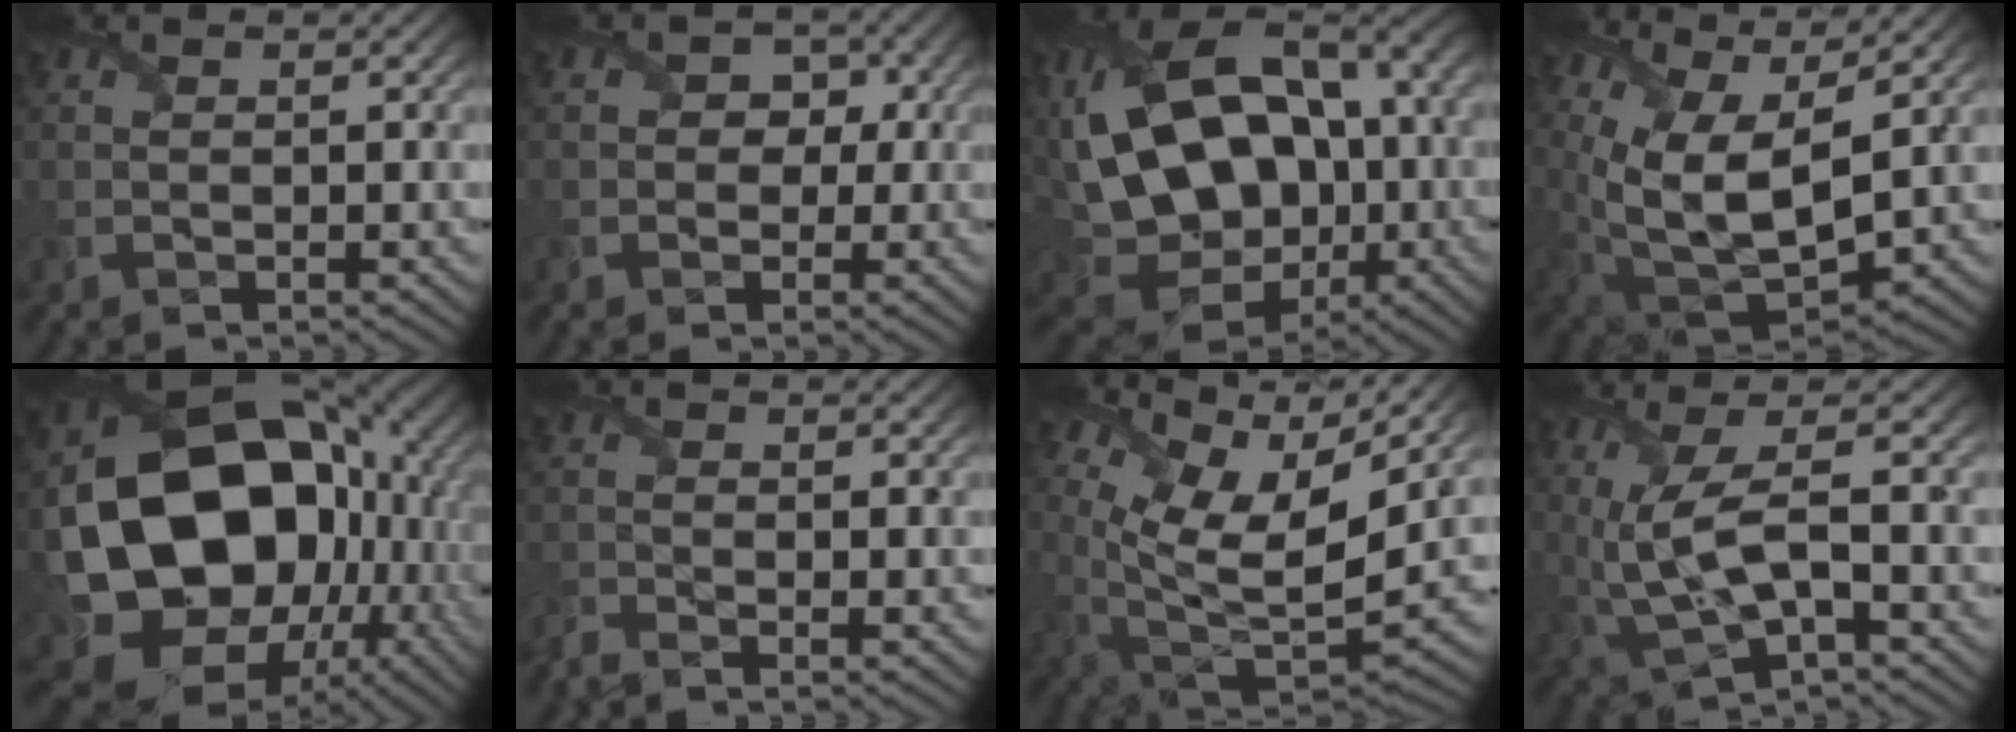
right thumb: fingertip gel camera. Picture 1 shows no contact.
{"total": 3.6, "force": [0.5, 3.2, 1.5], "torque": [-0.005, 0.004, -0.020]}
{"total": 20.9, "force": [0.2, 14.2, 15.3], "torque": [-0.327, -0.004, 0.023]}
{"total": 15.2, "force": [4.9, 7.3, 12.5], "torque": [-0.273, 0.009, 0.108]}
{"total": 22.6, "force": [-1.2, 17.7, 13.9], "torque": [-0.313, -0.057, 0.017]}
{"total": 2.1, "force": [-1.9, 0.2, 0.8], "torque": [-0.023, -0.013, -0.050]}
{"total": 14.3, "force": [7.6, 5.8, 10.7], "torque": [-0.235, 0.008, 0.141]}
{"total": 8.6, "force": [0.4, 2.4, 8.2], "torque": [-0.185, 0.008, 0.008]}